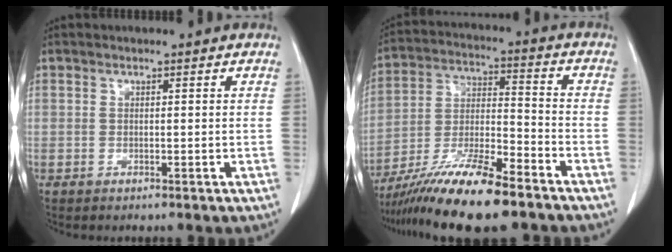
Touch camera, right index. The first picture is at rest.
{"total": 16.1, "force": [-12.1, 1.8, 10.6], "torque": [-0.212, -0.026, -0.219]}